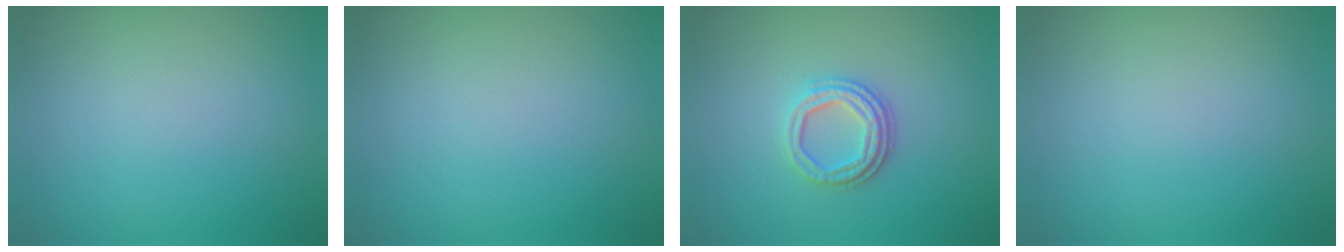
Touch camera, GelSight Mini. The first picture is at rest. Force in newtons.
{"total": 0.0}
{"total": 3.1, "press": 2.5, "slide": 1.9}
{"total": 0.0}